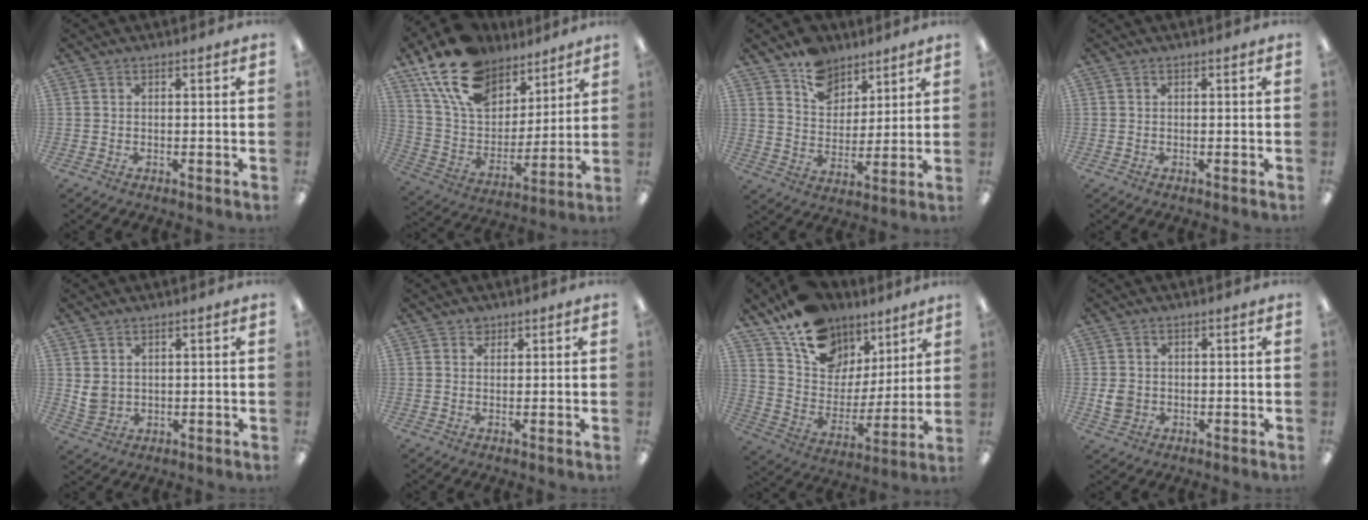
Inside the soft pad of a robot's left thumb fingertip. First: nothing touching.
{"total": 19.3, "force": [13.4, 11.1, 8.4], "torque": [-0.168, -0.067, 0.246]}
{"total": 10.8, "force": [8.1, 6.7, 2.4], "torque": [-0.044, -0.052, 0.154]}
{"total": 0.0}
{"total": 3.7, "force": [1.7, 3.0, 1.4], "torque": [-0.022, 0.000, 0.033]}
{"total": 1.8, "force": [1.3, 1.1, 0.3], "torque": [0.001, -0.003, 0.024]}
{"total": 16.5, "force": [11.5, 10.4, 5.7], "torque": [-0.119, -0.074, 0.216]}
{"total": 3.8, "force": [-0.1, 3.3, 1.8], "torque": [-0.014, 0.000, -0.002]}